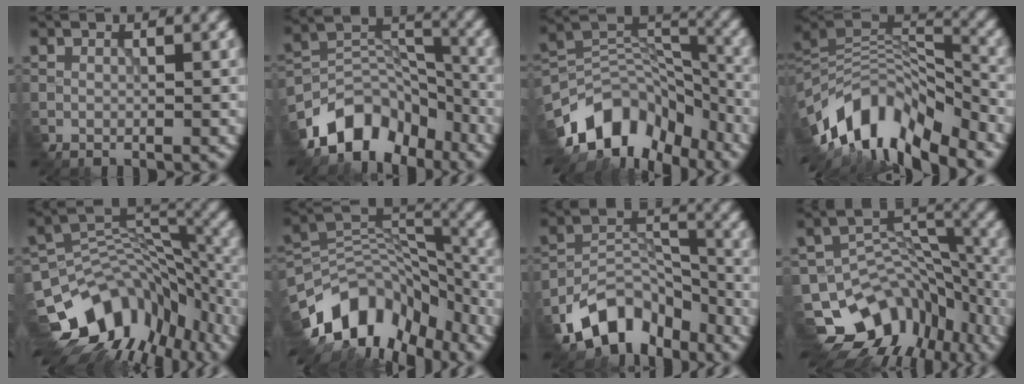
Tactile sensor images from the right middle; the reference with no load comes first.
{"total": 8.2, "force": [-6.2, 4.8, 2.4], "torque": [-0.028, 0.004, -0.115]}
{"total": 11.2, "force": [-7.7, 6.4, 5.0], "torque": [-0.098, 0.017, -0.139]}
{"total": 11.8, "force": [-7.2, 4.7, 8.1], "torque": [-0.163, 0.020, -0.121]}
{"total": 12.1, "force": [-6.7, 8.0, 6.1], "torque": [-0.135, -0.001, -0.099]}
{"total": 12.2, "force": [-7.7, 7.0, 6.3], "torque": [-0.130, 0.017, -0.132]}
{"total": 8.2, "force": [-6.1, 4.6, 2.9], "torque": [-0.048, -0.001, -0.118]}
{"total": 10.3, "force": [-6.2, 7.0, 4.3], "torque": [-0.079, -0.004, -0.089]}